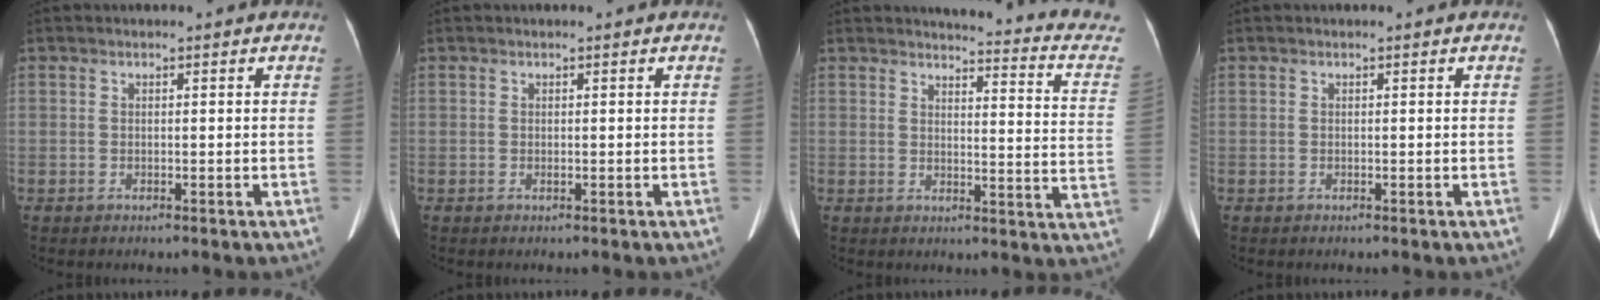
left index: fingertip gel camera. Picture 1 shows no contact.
{"total": 0.0}
{"total": 14.9, "force": [14.0, 1.2, 5.1], "torque": [-0.046, -0.078, 0.125]}
{"total": 0.0}